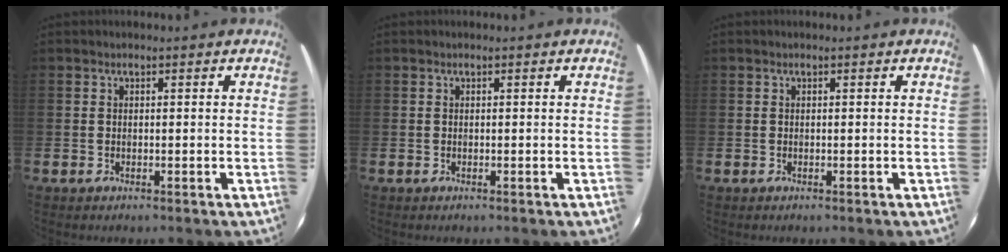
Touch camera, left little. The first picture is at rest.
{"total": 0.0}
{"total": 0.0}